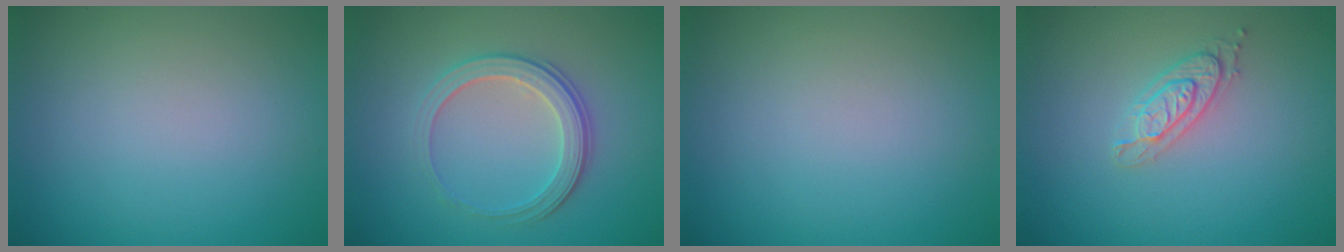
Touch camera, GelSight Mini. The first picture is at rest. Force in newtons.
{"total": 3.3, "press": 2.9, "slide": 1.6}
{"total": 0.0}
{"total": 2.1, "press": 2.1, "slide": 0.4}